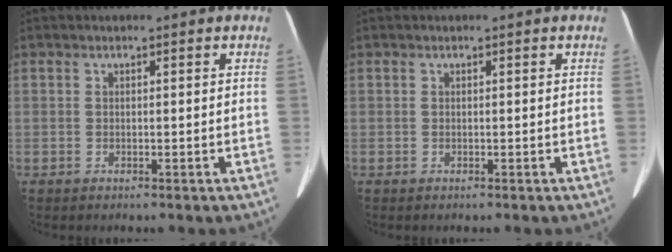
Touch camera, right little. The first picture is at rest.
{"total": 0.0}